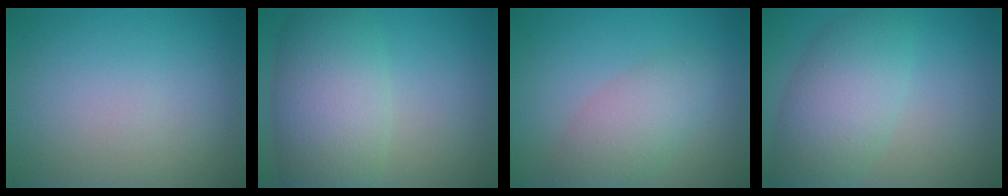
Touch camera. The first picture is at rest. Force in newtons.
{"total": 7.6, "press": 7.6, "slide": 0.2}
{"total": 3.9, "press": 3.9, "slide": 0.1}
{"total": 6.2, "press": 6.2, "slide": 0.1}